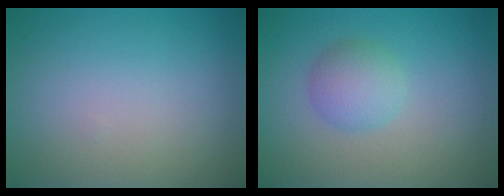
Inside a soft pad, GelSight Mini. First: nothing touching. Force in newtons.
{"total": 2.7, "press": 2.7, "slide": 0.1}